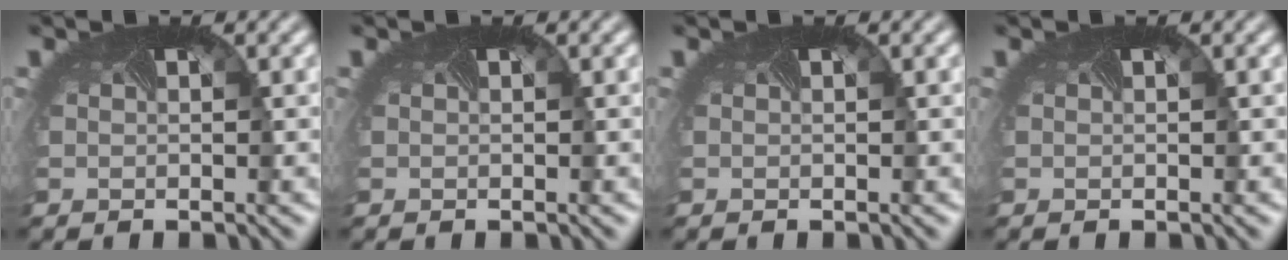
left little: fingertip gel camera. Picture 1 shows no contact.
{"total": 0.0}
{"total": 0.0}
{"total": 0.0}